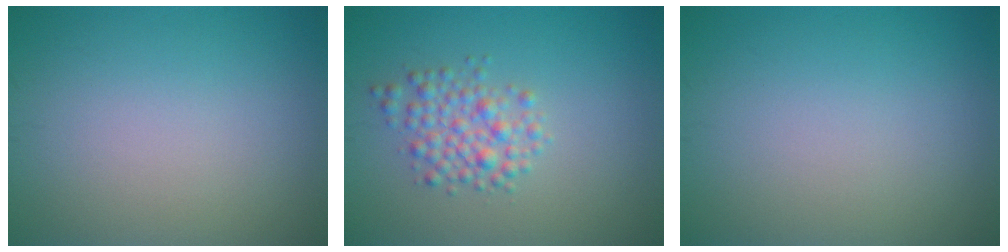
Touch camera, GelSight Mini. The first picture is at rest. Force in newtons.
{"total": 3.0, "press": 3.0, "slide": 0.1}
{"total": 0.0}